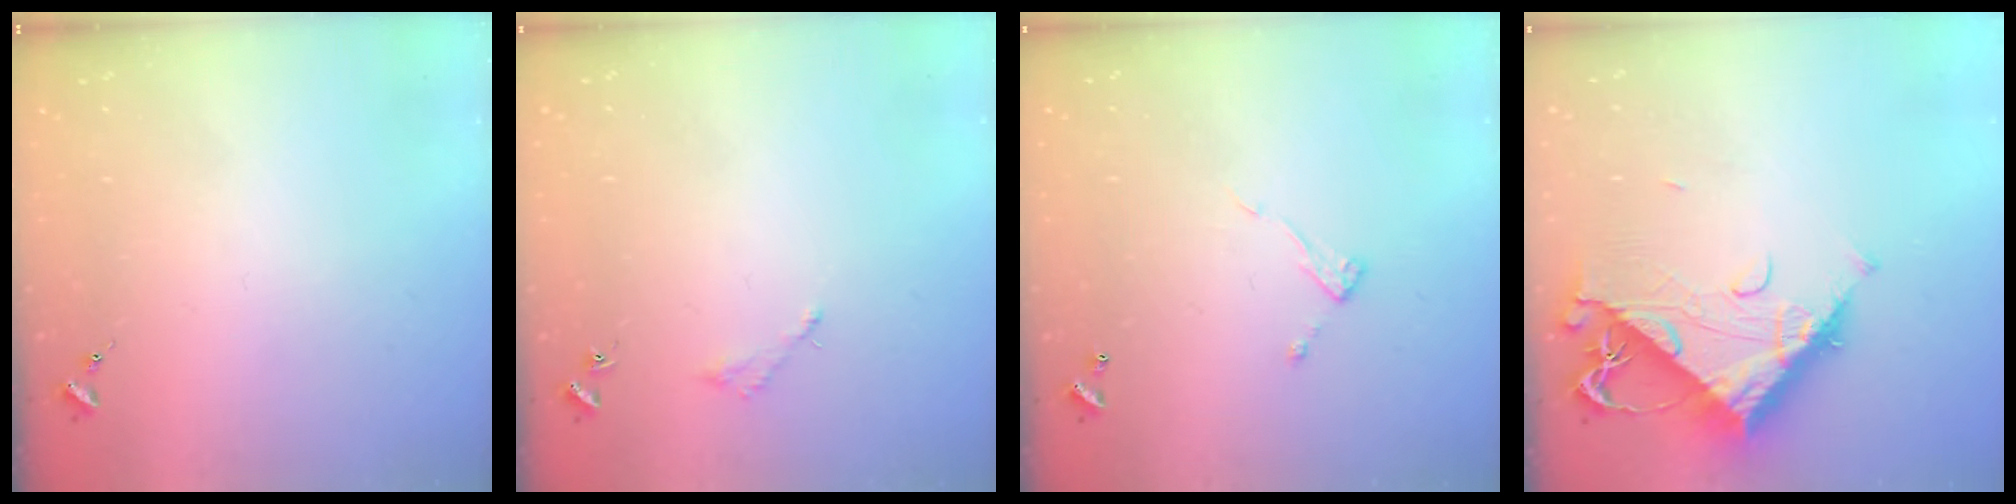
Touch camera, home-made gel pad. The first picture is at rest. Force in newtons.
{"total": 2.0, "press": 2.0, "slide": 0.2}
{"total": 6.6, "press": 6.6, "slide": 0.6}
{"total": 11.9, "press": 11.8, "slide": 1.4}